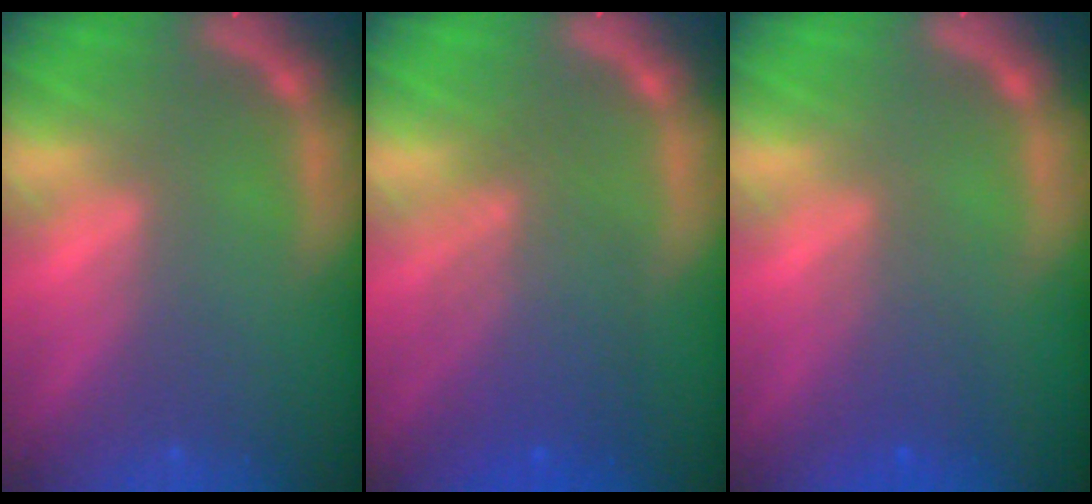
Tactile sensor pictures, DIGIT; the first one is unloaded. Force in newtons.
{"total": 6.0}
{"total": 2.5}